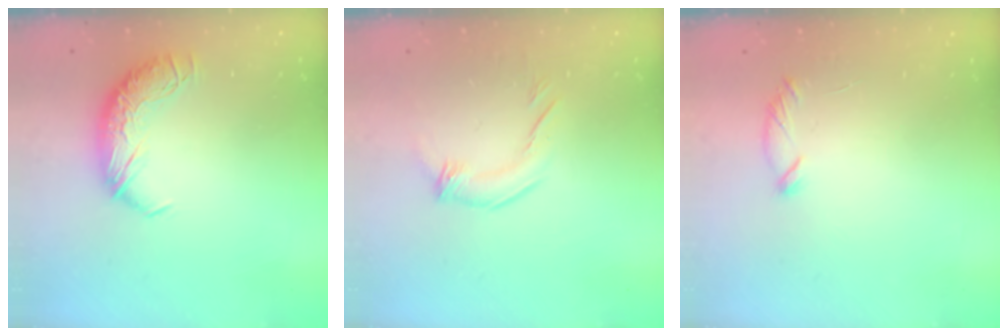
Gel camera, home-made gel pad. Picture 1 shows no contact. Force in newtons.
{"total": 2.3, "press": 2.3, "slide": 0.6}
{"total": 6.4, "press": 6.4, "slide": 0.7}